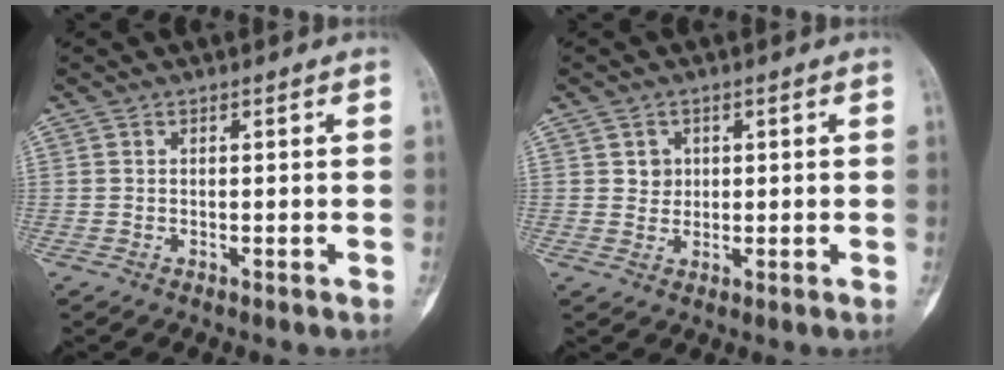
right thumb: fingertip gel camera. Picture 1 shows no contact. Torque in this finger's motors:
{"motor_torque": [0.17, 0.33, 0.18, 0.07, -0.02]}